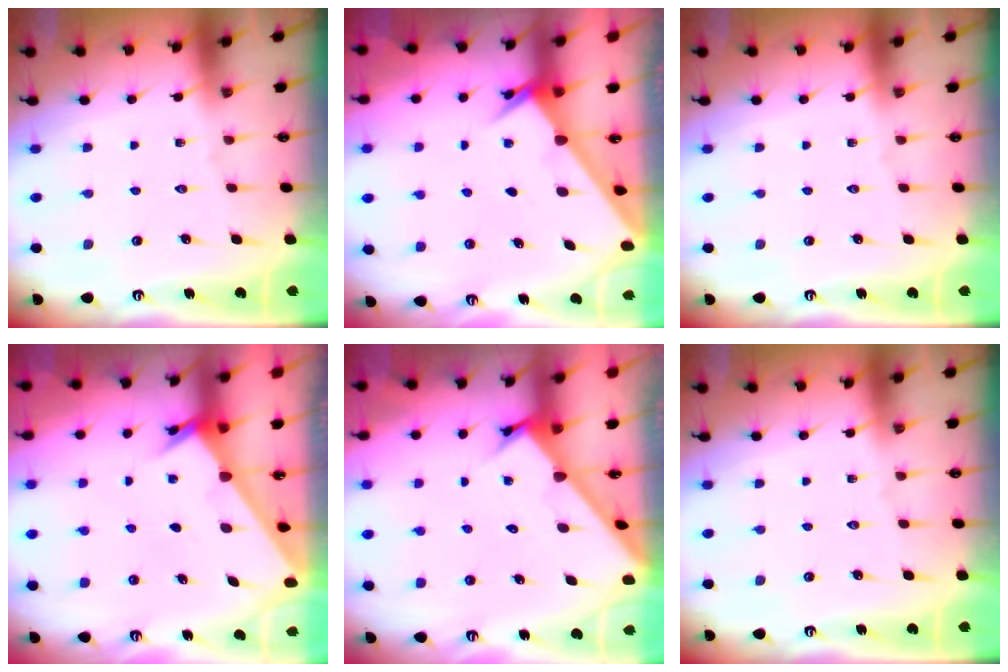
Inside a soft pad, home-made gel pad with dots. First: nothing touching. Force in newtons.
{"total": 2.4, "press": 2.4, "slide": 0.3}
{"total": 0.0}
{"total": 2.3, "press": 2.3, "slide": 0.3}
{"total": 2.4, "press": 2.4, "slide": 0.2}
{"total": 0.0}